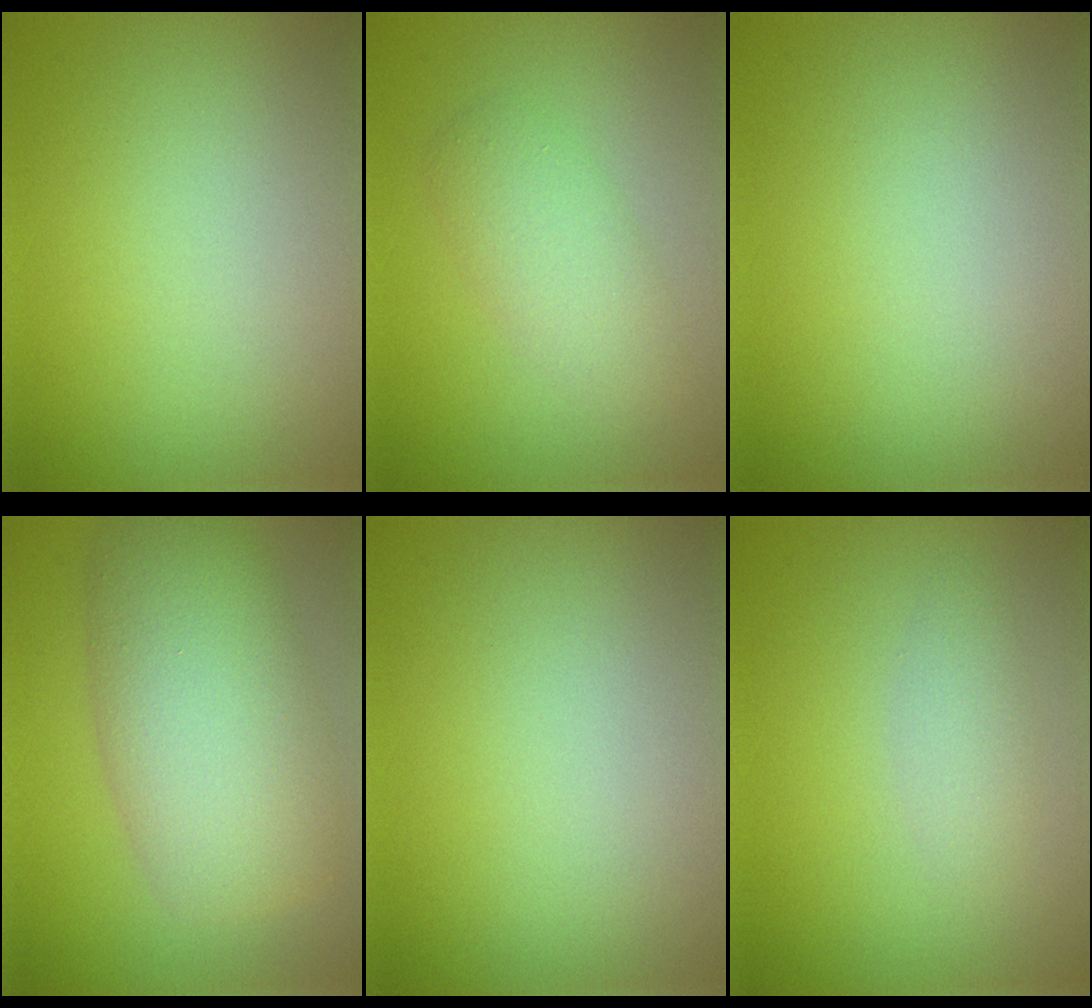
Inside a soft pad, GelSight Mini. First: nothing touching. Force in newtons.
{"total": 2.9, "press": 2.9, "slide": 0.0}
{"total": 0.0}
{"total": 7.9, "press": 7.9, "slide": 0.3}
{"total": 0.0}
{"total": 1.6, "press": 1.6, "slide": 0.1}